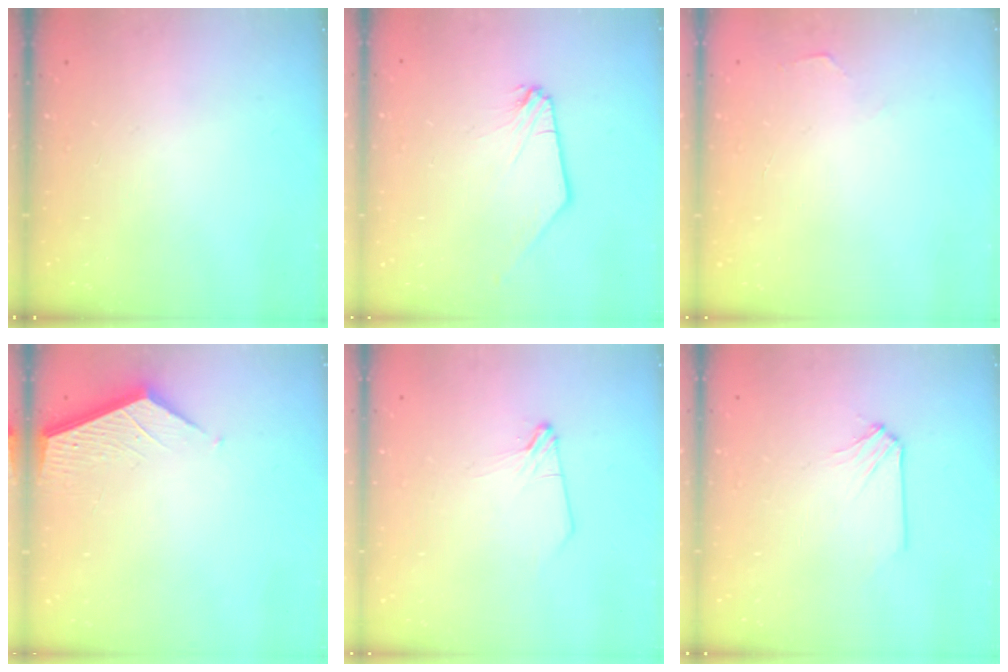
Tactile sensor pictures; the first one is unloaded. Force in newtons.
{"total": 0.0}
{"total": 1.9, "press": 1.9, "slide": 0.3}
{"total": 3.6, "press": 3.6, "slide": 0.4}
{"total": 2.0, "press": 2.0, "slide": 0.4}
{"total": 0.6, "press": 0.6, "slide": 0.1}